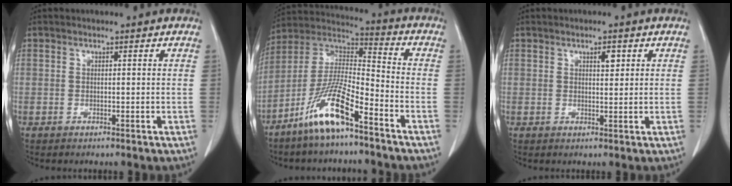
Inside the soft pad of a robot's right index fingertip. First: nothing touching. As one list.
[{"total": 12.9, "force": [-8.2, 1.8, 9.9], "torque": [-0.203, -0.007, -0.157]}, {"total": 1.9, "force": [0.9, 0.7, 1.6], "torque": [-0.025, -0.003, 0.014]}]